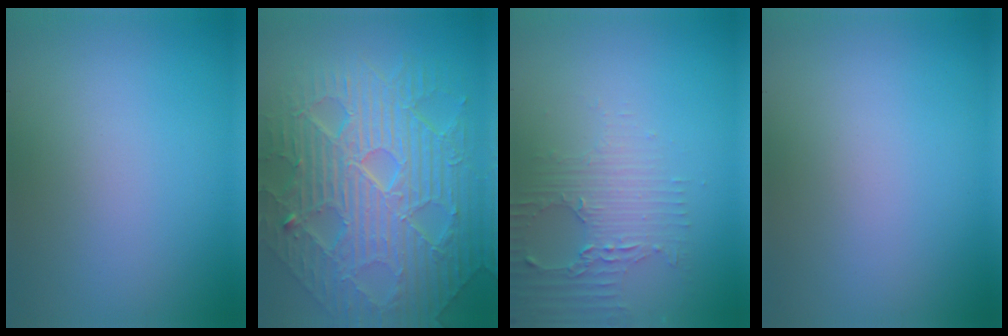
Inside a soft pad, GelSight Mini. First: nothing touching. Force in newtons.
{"total": 11.5, "press": 7.6, "slide": 8.7}
{"total": 3.0, "press": 2.5, "slide": 1.7}
{"total": 0.0}